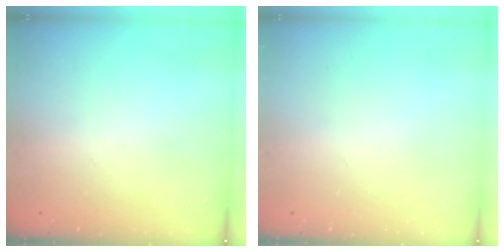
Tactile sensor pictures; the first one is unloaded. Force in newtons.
{"total": 0.0}